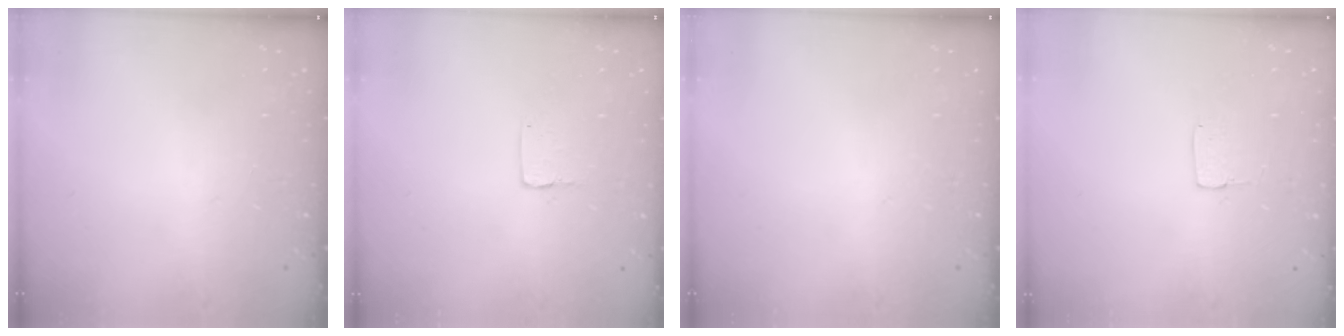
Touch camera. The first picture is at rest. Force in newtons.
{"total": 2.0, "press": 2.0, "slide": 0.2}
{"total": 0.0}
{"total": 2.9, "press": 2.9, "slide": 0.2}